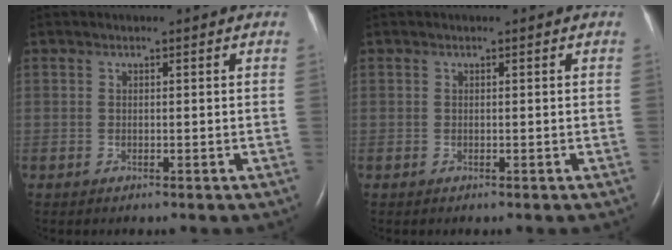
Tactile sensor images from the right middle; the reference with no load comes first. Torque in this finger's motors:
{"motor_torque": [-0.08, 0.02, -0.03, 0.00]}